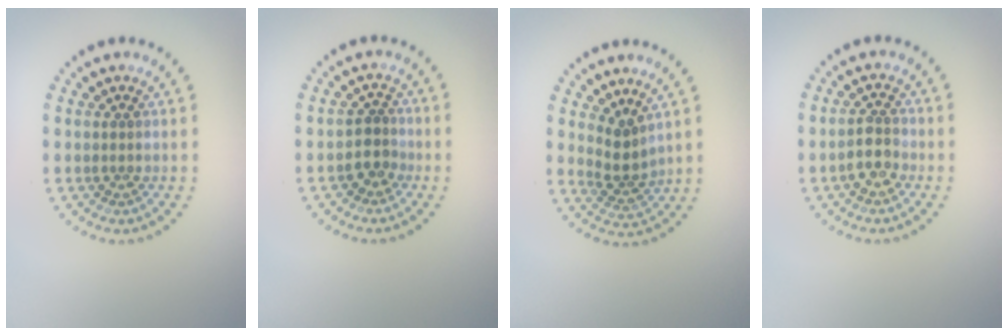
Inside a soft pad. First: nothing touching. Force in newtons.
{"total": 1.9, "press": 1.5, "slide": 1.1}
{"total": 2.5, "press": 1.8, "slide": 1.7}
{"total": 2.2, "press": 2.0, "slide": 0.8}